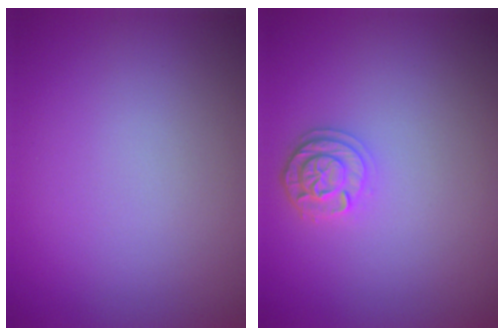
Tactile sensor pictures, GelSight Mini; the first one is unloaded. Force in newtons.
{"total": 2.0, "press": 1.9, "slide": 0.5}